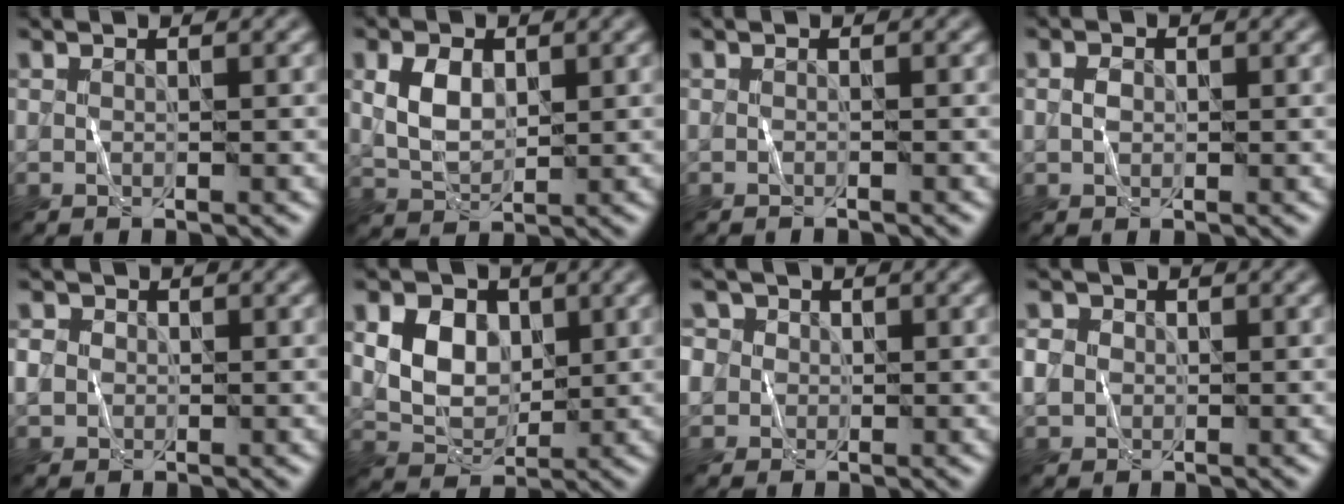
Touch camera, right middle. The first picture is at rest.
{"total": 3.4, "force": [1.1, 2.2, 2.3], "torque": [-0.050, 0.002, 0.022]}
{"total": 0.8, "force": [-0.8, 0.0, 0.3], "torque": [-0.002, -0.002, -0.011]}
{"total": 0.9, "force": [0.2, 0.7, 0.5], "torque": [-0.009, 0.003, 0.000]}
{"total": 1.9, "force": [-0.1, 1.8, 0.6], "torque": [-0.008, 0.003, -0.002]}
{"total": 5.4, "force": [1.6, 4.1, 3.1], "torque": [-0.067, -0.002, 0.024]}
{"total": 5.7, "force": [1.3, 5.2, 2.1], "torque": [-0.049, 0.036, -0.006]}
{"total": 2.3, "force": [-0.1, 2.2, 0.8], "torque": [-0.011, 0.004, -0.003]}